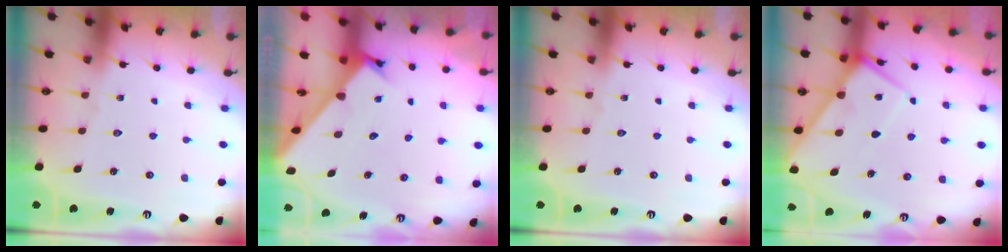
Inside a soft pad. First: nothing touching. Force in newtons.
{"total": 2.2, "press": 2.2, "slide": 0.2}
{"total": 0.0}
{"total": 7.5, "press": 7.4, "slide": 0.8}